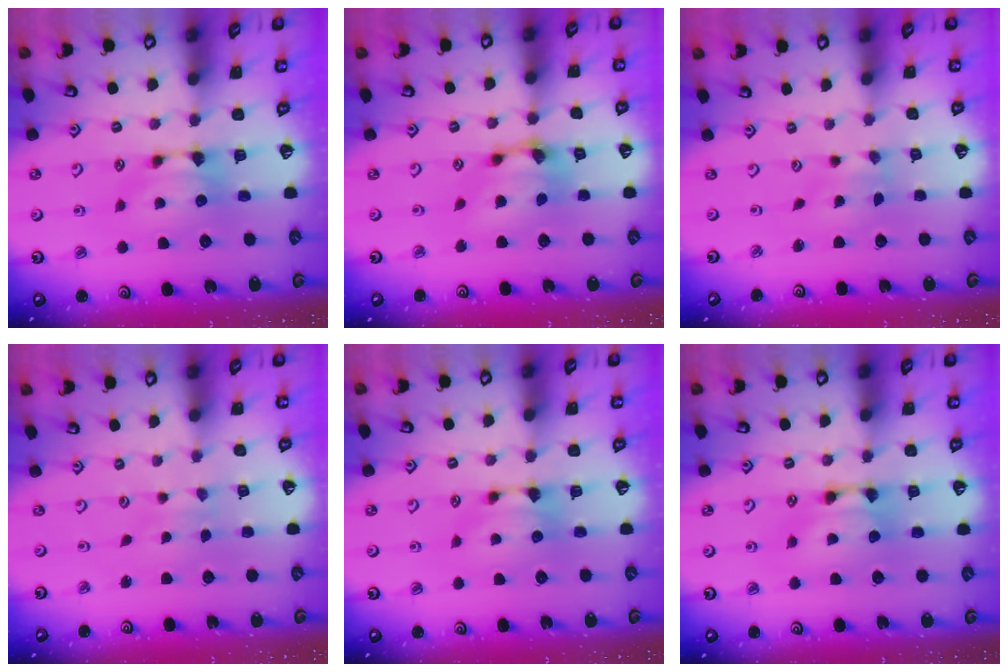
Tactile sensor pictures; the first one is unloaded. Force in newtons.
{"total": 5.5, "press": 5.0, "slide": 2.4}
{"total": 3.3, "press": 3.1, "slide": 1.0}
{"total": 3.1, "press": 3.1, "slide": 0.1}
{"total": 0.0}
{"total": 1.9, "press": 1.9, "slide": 0.1}